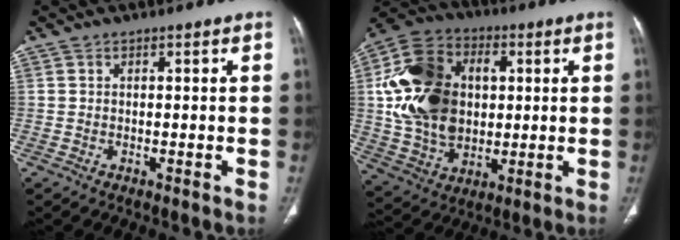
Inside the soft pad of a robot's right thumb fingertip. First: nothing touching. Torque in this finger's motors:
{"motor_torque": [2.54, 2.47, 1.98, 0.21, 0.27]}